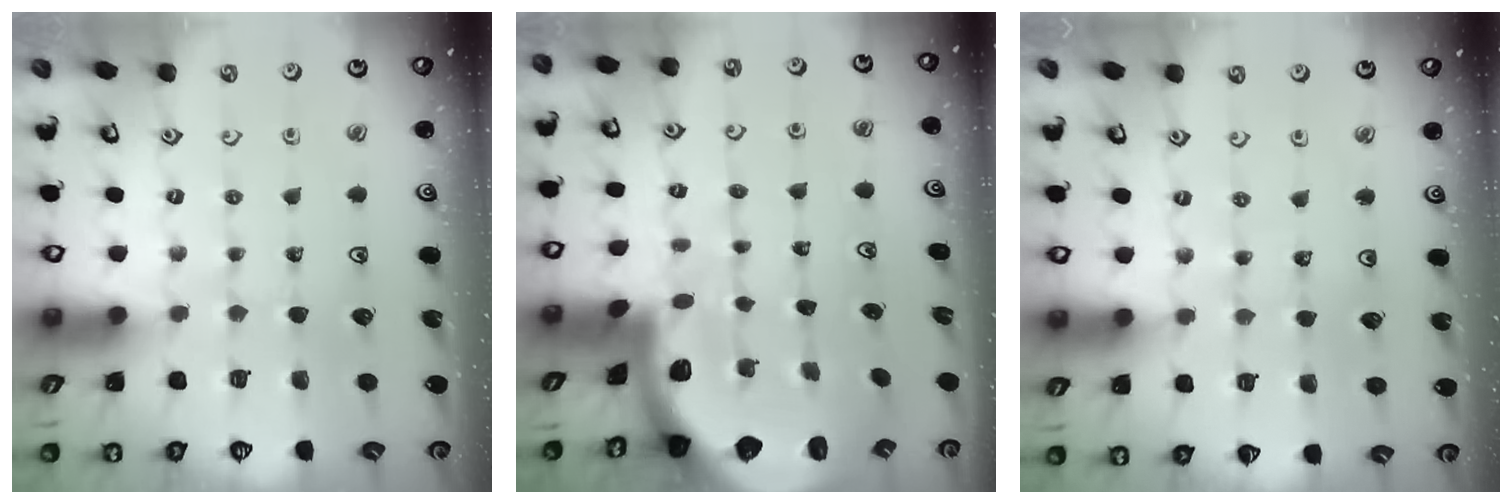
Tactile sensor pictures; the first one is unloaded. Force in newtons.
{"total": 1.9, "press": 1.9, "slide": 0.2}
{"total": 2.7, "press": 2.7, "slide": 0.3}